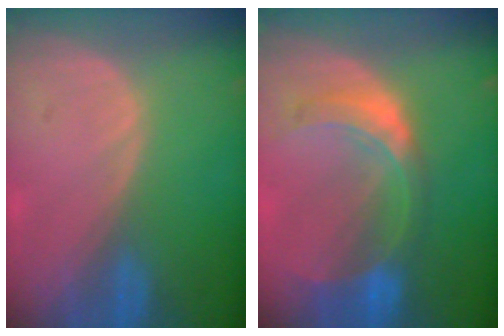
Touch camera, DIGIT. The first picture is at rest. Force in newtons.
{"total": 7.8, "press": 6.9, "slide": 3.6}